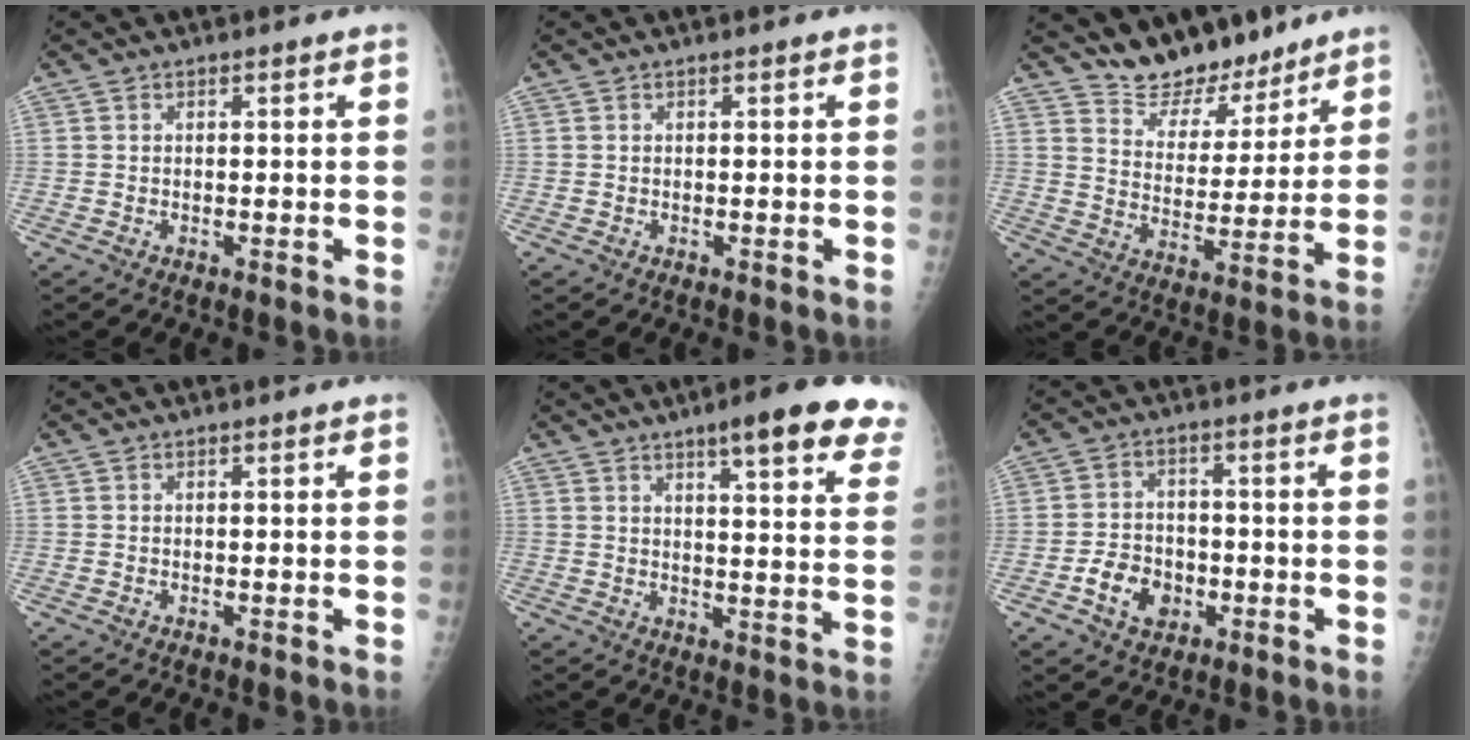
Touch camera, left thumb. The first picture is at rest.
{"total": 0.0}
{"total": 11.4, "force": [10.3, 4.6, 1.7], "torque": [0.008, -0.080, 0.178]}
{"total": 0.0}
{"total": 16.8, "force": [11.1, 3.1, 12.2], "torque": [-0.132, -0.039, 0.127]}
{"total": 7.1, "force": [-2.8, 5.4, 3.6], "torque": [-0.038, 0.018, -0.045]}